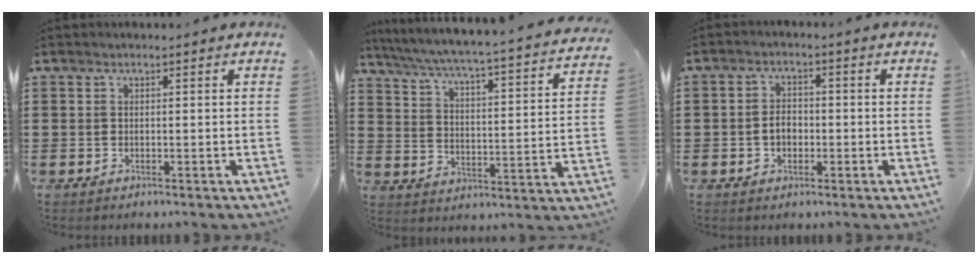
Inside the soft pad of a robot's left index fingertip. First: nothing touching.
{"total": 3.8, "force": [3.3, -0.7, 1.7], "torque": [-0.055, -0.043, 0.042]}
{"total": 3.1, "force": [-0.7, 2.1, 2.1], "torque": [-0.042, 0.004, -0.015]}